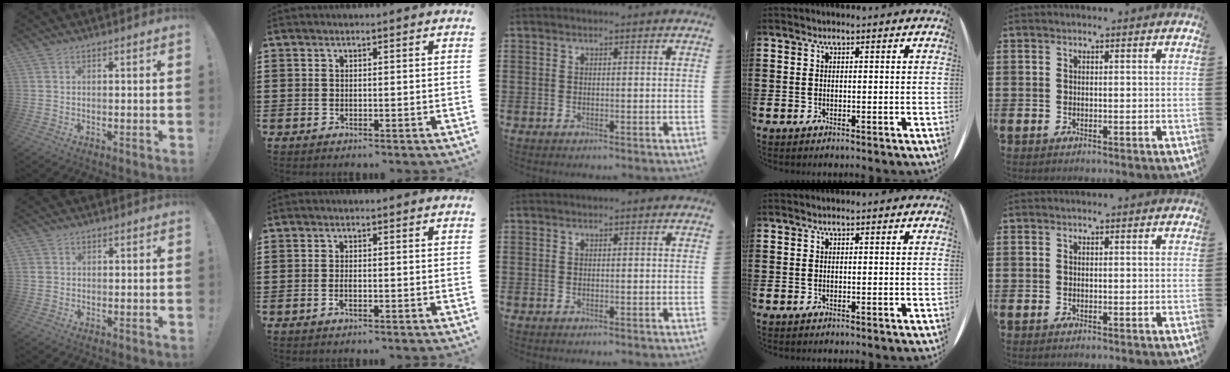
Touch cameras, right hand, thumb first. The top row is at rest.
{"thumb": {"total": 1.2, "force": [0.4, 1.1, 0.5], "torque": [-0.008, 0.002, 0.007]}, "index": {"total": 1.1, "force": [-0.5, 0.2, 1.0], "torque": [-0.021, -0.007, -0.006]}}